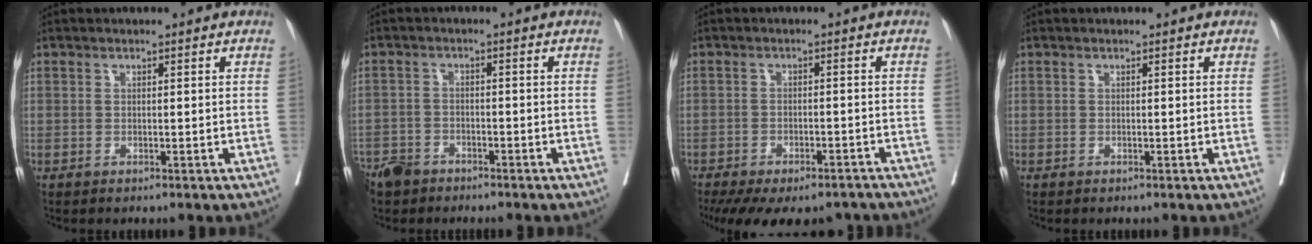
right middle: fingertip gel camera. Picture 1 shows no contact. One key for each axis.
{"total": 5.1, "fx": -4.3, "fy": 2.5, "fz": 1.2, "tx": -0.025, "ty": -0.004, "tz": -0.081}
{"total": 16.3, "fx": -12.8, "fy": 6.7, "fz": 7.5, "tx": -0.158, "ty": -0.012, "tz": -0.165}
{"total": 0.0}